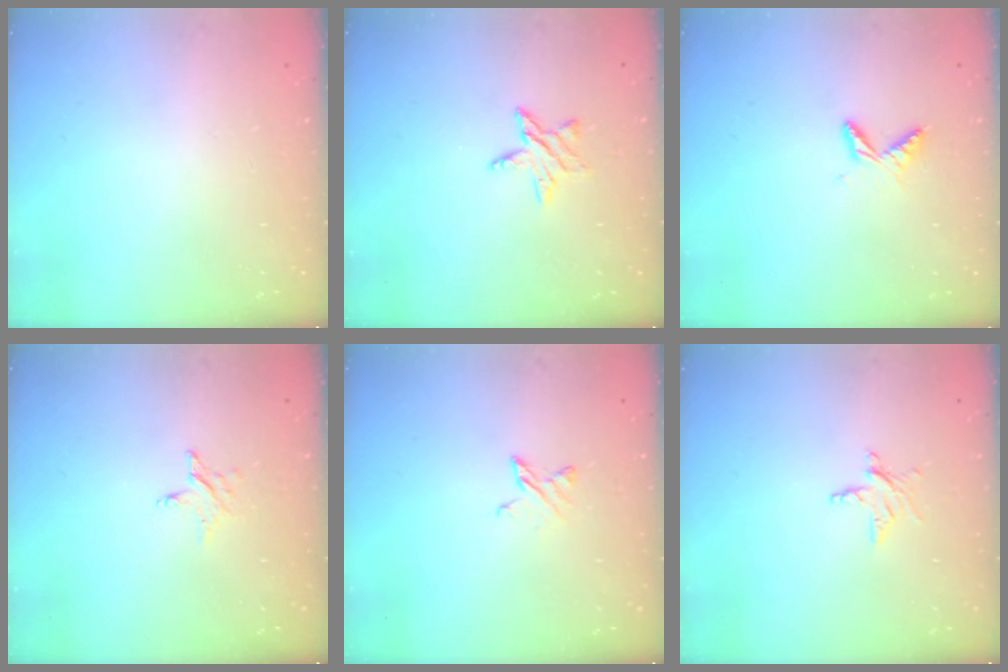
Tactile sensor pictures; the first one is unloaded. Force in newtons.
{"total": 6.4, "press": 6.4, "slide": 0.7}
{"total": 6.2, "press": 6.1, "slide": 0.6}
{"total": 3.0, "press": 3.0, "slide": 0.3}
{"total": 4.1, "press": 4.1, "slide": 0.4}
{"total": 3.8, "press": 3.8, "slide": 0.3}